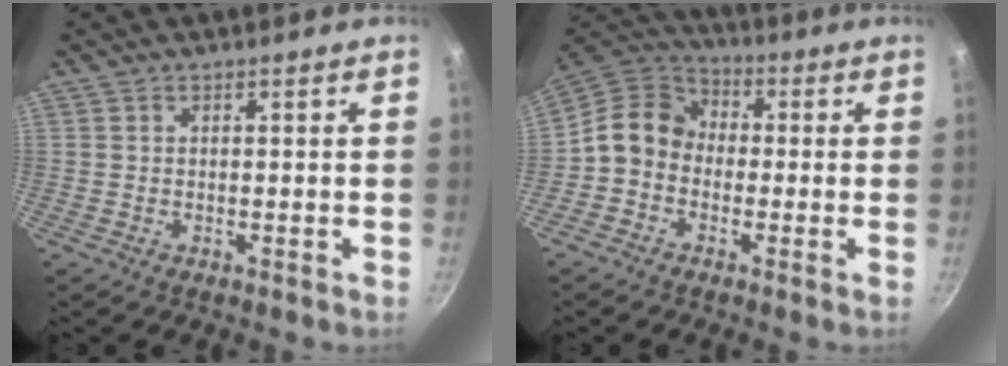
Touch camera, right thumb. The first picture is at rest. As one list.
[{"total": 9.7, "force": [-1.3, 8.2, 5.0], "torque": [-0.066, 0.040, -0.051]}]